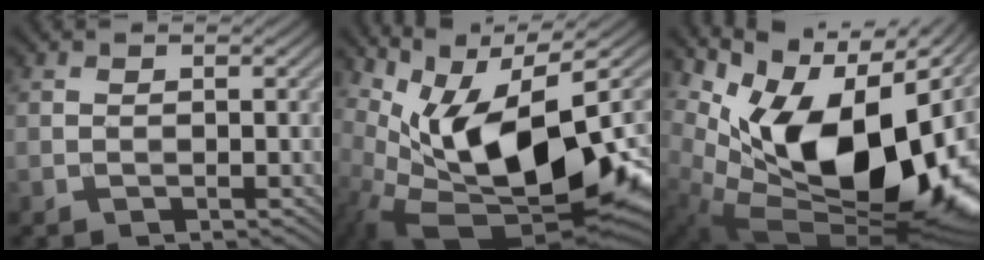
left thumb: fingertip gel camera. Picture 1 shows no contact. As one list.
[{"total": 15.9, "force": [-1.2, 7.9, 13.8], "torque": [-0.241, 0.001, -0.019]}, {"total": 17.3, "force": [1.5, 11.0, 13.3], "torque": [-0.217, -0.030, 0.042]}]